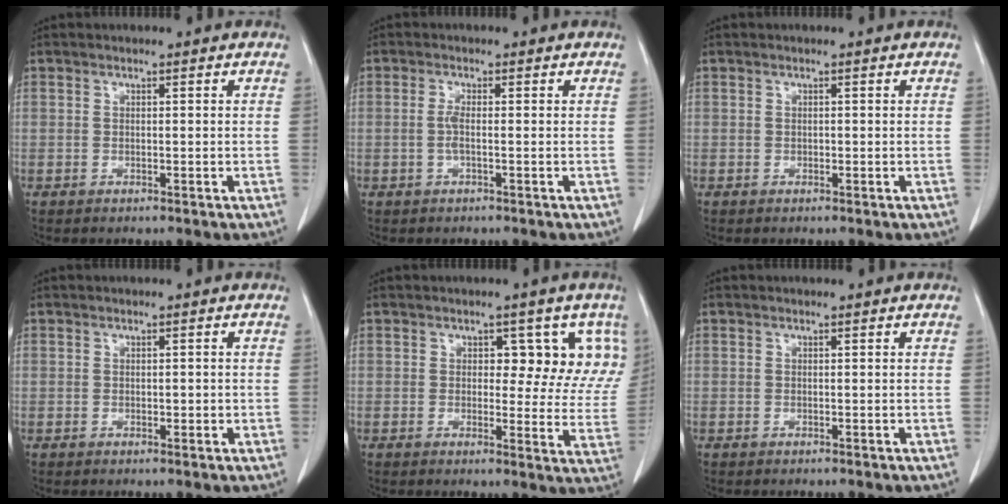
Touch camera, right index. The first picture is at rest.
{"total": 1.7, "force": [-0.3, 0.2, 1.7], "torque": [-0.037, 0.000, -0.007]}
{"total": 0.0}
{"total": 1.3, "force": [-0.1, 0.9, 0.9], "torque": [-0.011, 0.003, 0.002]}
{"total": 8.1, "force": [3.4, 4.7, 5.7], "torque": [-0.041, 0.004, 0.032]}
{"total": 0.0}